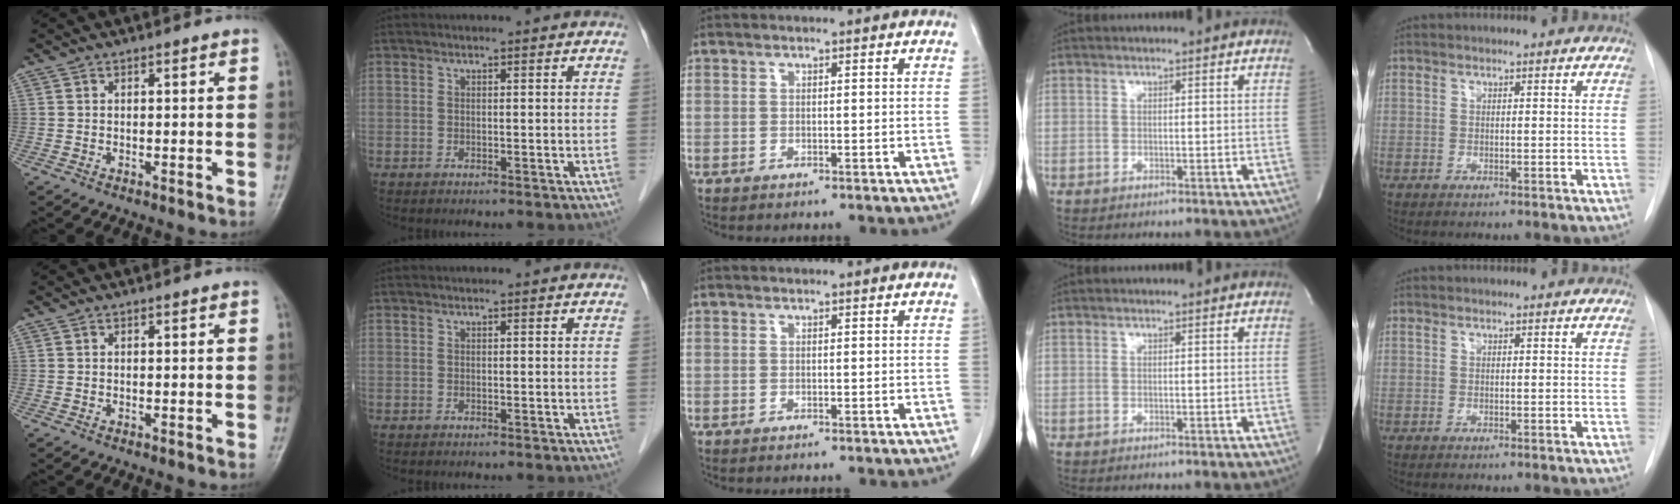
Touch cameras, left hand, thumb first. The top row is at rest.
{}